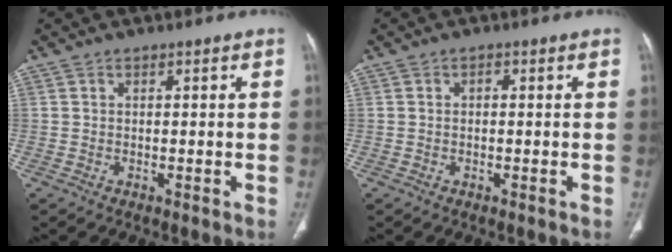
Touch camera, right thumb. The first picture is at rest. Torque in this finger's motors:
{"motor_torque": [1.67, 2.31, 0.49, -0.37, -0.04]}